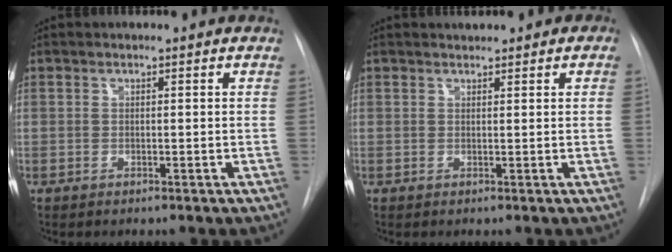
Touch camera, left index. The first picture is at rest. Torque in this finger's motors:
{"motor_torque": [0.43, -0.60, 0.07, -0.01]}